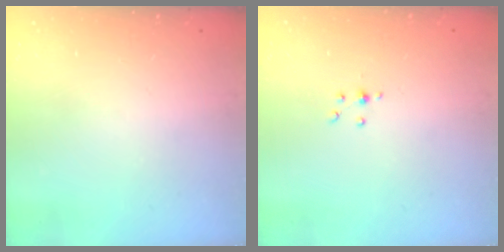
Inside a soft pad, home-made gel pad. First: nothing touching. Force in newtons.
{"total": 3.0, "press": 2.8, "slide": 0.9}